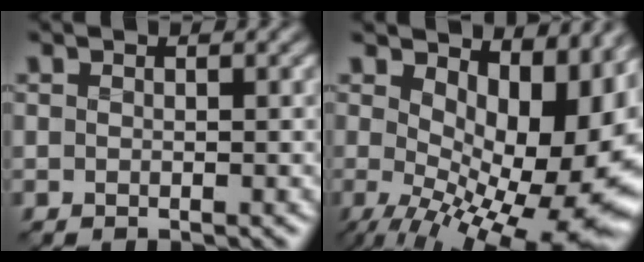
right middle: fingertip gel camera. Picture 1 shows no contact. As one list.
[{"total": 14.8, "force": [0.9, 7.1, 12.9], "torque": [-0.161, -0.015, 0.032]}]